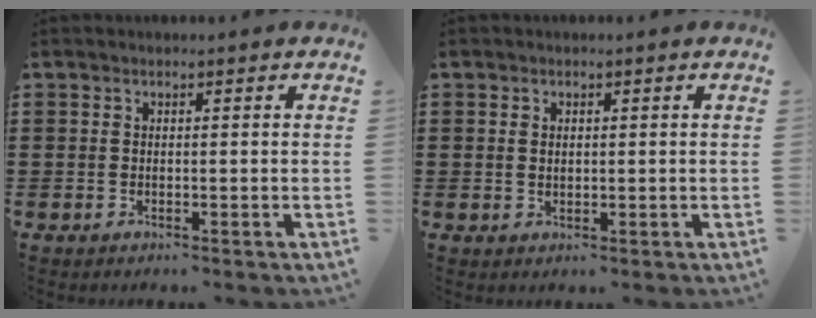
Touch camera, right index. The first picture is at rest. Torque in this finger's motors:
{"motor_torque": [-0.15, 0.71, -0.04, -0.01]}